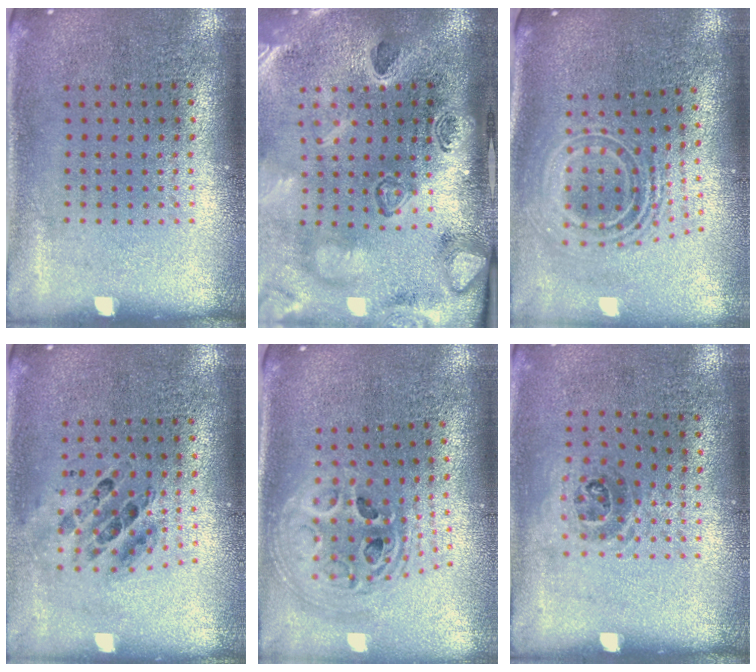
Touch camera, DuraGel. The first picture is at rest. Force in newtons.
{"total": 4.5, "press": 3.2, "slide": 3.1}
{"total": 2.5, "press": 1.7, "slide": 1.8}
{"total": 0.7, "press": 0.7, "slide": 0.2}
{"total": 2.4, "press": 1.8, "slide": 1.5}
{"total": 1.0, "press": 0.6, "slide": 0.7}